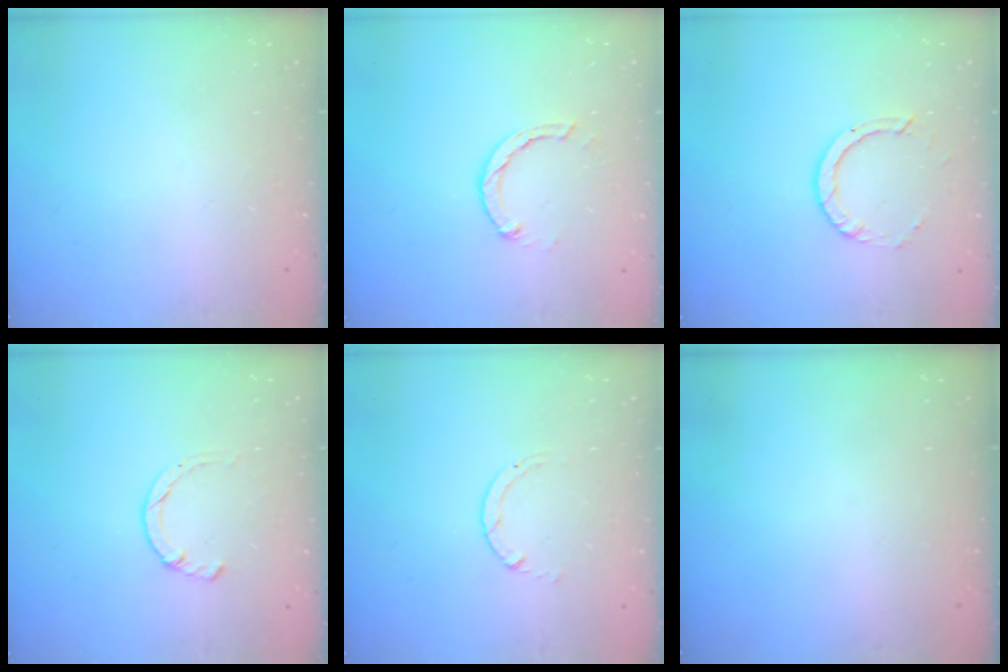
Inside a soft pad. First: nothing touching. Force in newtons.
{"total": 3.4, "press": 3.4, "slide": 0.4}
{"total": 4.7, "press": 4.7, "slide": 0.4}
{"total": 2.3, "press": 2.3, "slide": 0.5}
{"total": 0.6, "press": 0.5, "slide": 0.1}
{"total": 0.0}